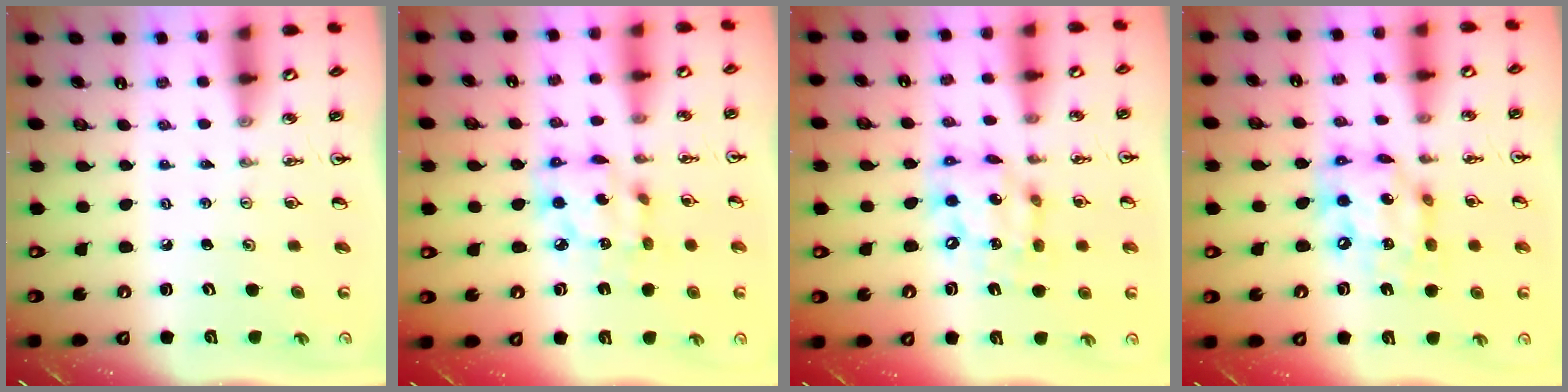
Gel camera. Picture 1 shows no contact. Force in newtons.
{"total": 11.1, "press": 11.1, "slide": 0.7}
{"total": 13.6, "press": 13.5, "slide": 1.8}
{"total": 13.7, "press": 13.6, "slide": 1.0}